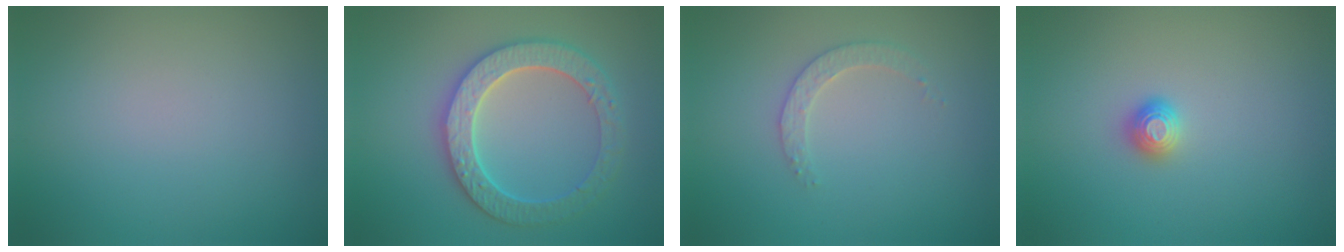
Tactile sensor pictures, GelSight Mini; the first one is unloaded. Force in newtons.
{"total": 4.3, "press": 4.2, "slide": 1.1}
{"total": 1.9, "press": 1.8, "slide": 0.6}
{"total": 1.1, "press": 1.1, "slide": 0.1}